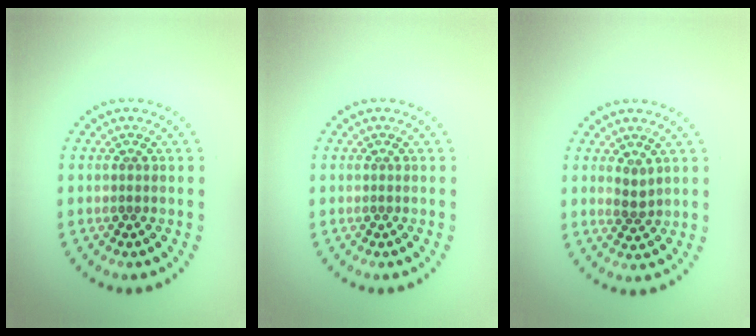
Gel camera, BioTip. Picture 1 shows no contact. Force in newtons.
{"total": 0.0}
{"total": 1.4, "press": 1.3, "slide": 0.5}